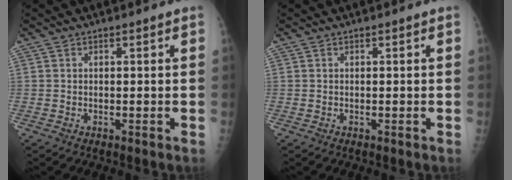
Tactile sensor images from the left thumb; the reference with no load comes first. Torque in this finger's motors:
{"motor_torque": [0.00, 0.00, 0.00, 0.00, 0.00]}